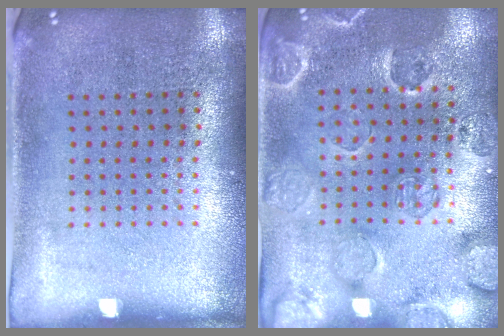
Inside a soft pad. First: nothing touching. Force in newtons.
{"total": 2.5, "press": 2.1, "slide": 1.3}